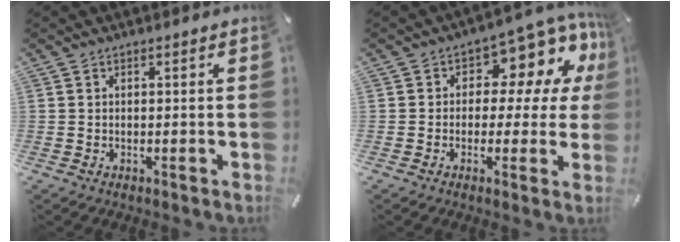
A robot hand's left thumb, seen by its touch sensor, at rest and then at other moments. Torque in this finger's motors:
{"motor_torque": [0.57, 0.09, 0.35, 0.13, 0.14]}